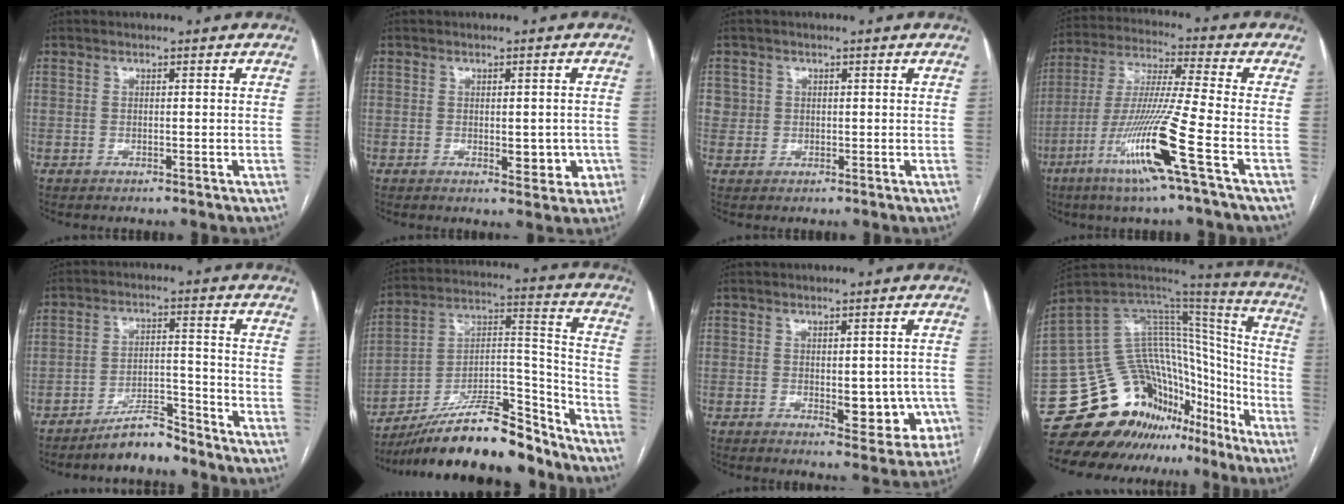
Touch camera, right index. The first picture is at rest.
{"total": 4.6, "force": [-1.1, 2.2, 3.8], "torque": [-0.039, 0.002, -0.007]}
{"total": 2.2, "force": [0.5, 2.2, -0.1], "torque": [0.018, 0.005, 0.005]}
{"total": 14.9, "force": [-6.5, -1.6, 13.3], "torque": [-0.270, -0.023, -0.128]}
{"total": 5.9, "force": [-5.4, 1.3, 2.0], "torque": [-0.029, 0.005, -0.098]}
{"total": 21.9, "force": [-18.6, 4.6, 10.6], "torque": [-0.168, 0.024, -0.312]}
{"total": 8.4, "force": [-1.8, 4.0, 7.2], "torque": [-0.070, 0.007, -0.014]}
{"total": 23.1, "force": [-17.1, 13.0, 8.4], "torque": [-0.143, 0.088, -0.265]}